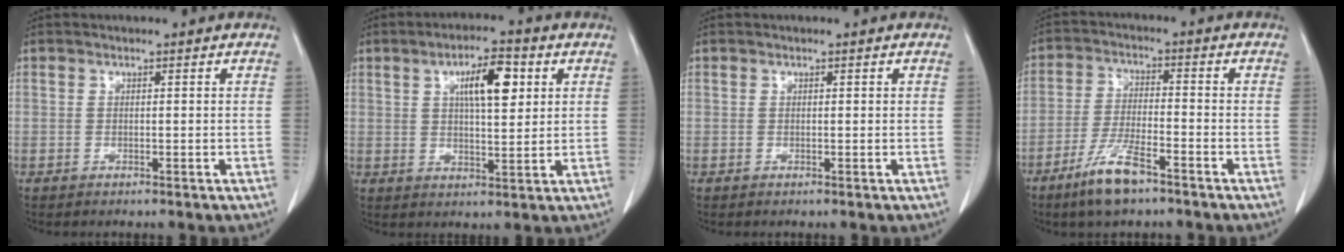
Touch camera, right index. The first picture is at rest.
{"total": 8.1, "force": [2.8, 2.3, 7.2], "torque": [-0.119, 0.009, 0.047]}
{"total": 0.0}
{"total": 7.6, "force": [-5.1, 1.4, 5.4], "torque": [-0.112, -0.011, -0.095]}